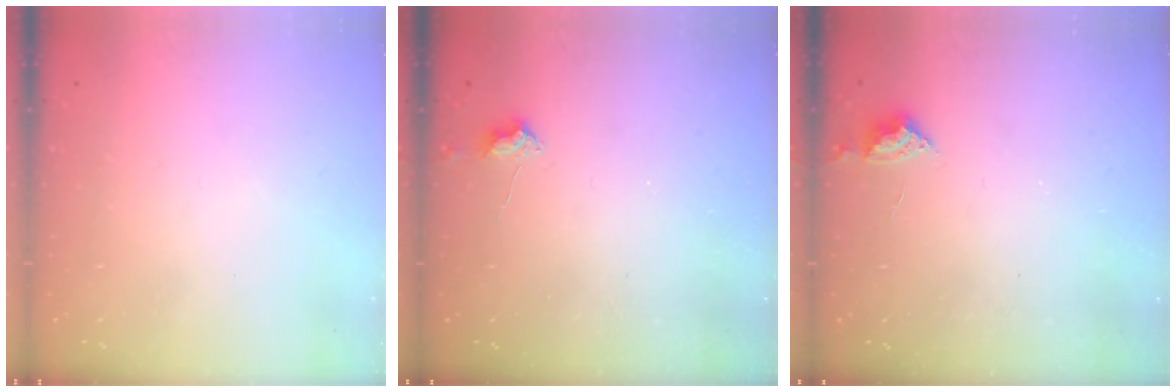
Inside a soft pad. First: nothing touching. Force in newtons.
{"total": 3.0, "press": 2.9, "slide": 0.5}
{"total": 3.9, "press": 3.8, "slide": 0.7}